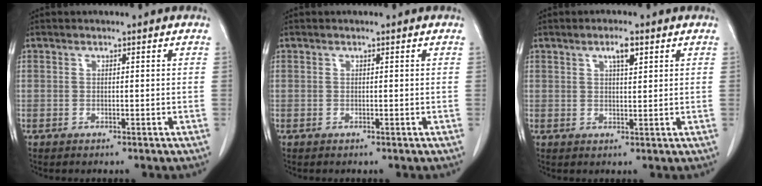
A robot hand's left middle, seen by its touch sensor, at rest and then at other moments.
{"total": 0.0}
{"total": 2.9, "force": [1.6, 0.6, 2.4], "torque": [-0.043, 0.000, 0.027]}